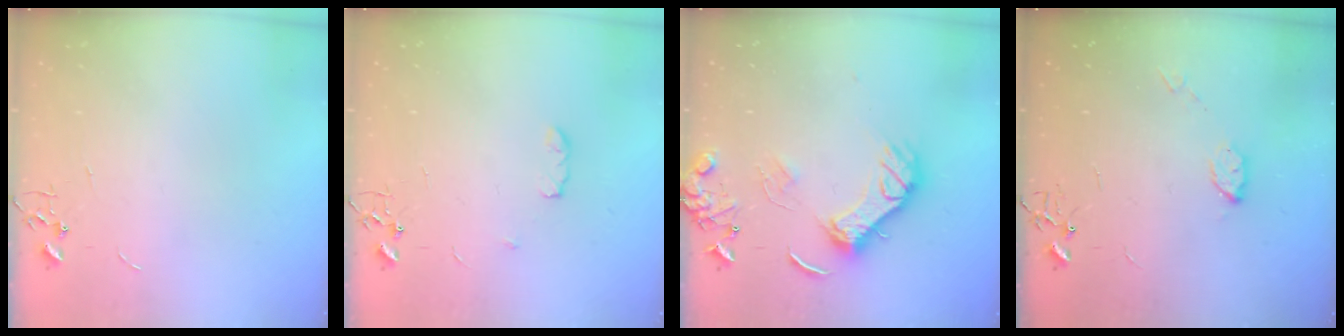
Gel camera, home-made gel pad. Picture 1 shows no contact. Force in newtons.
{"total": 4.9, "press": 4.9, "slide": 0.8}
{"total": 13.9, "press": 13.9, "slide": 0.3}
{"total": 5.2, "press": 5.2, "slide": 0.3}